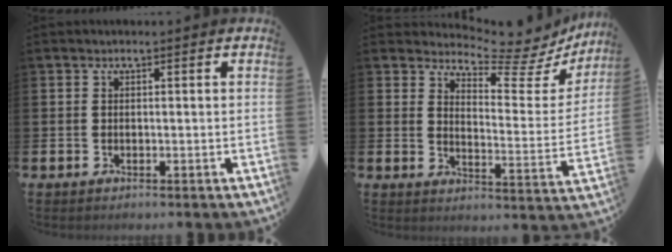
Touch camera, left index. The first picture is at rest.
{"total": 6.6, "force": [6.2, 1.5, 1.8], "torque": [-0.032, -0.064, 0.097]}